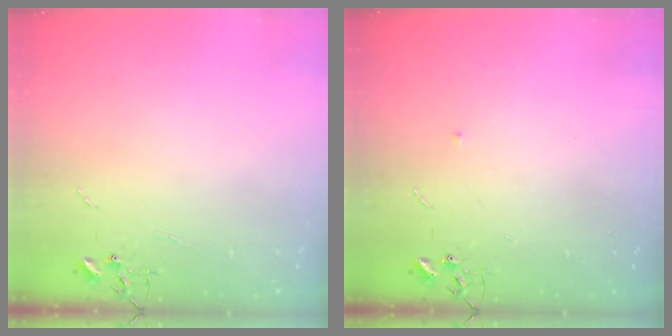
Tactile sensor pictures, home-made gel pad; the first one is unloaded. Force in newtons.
{"total": 3.4, "press": 3.3, "slide": 0.8}